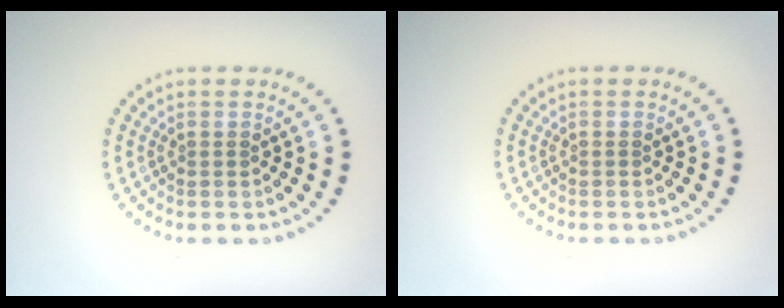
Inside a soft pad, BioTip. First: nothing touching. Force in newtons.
{"total": 0.0}